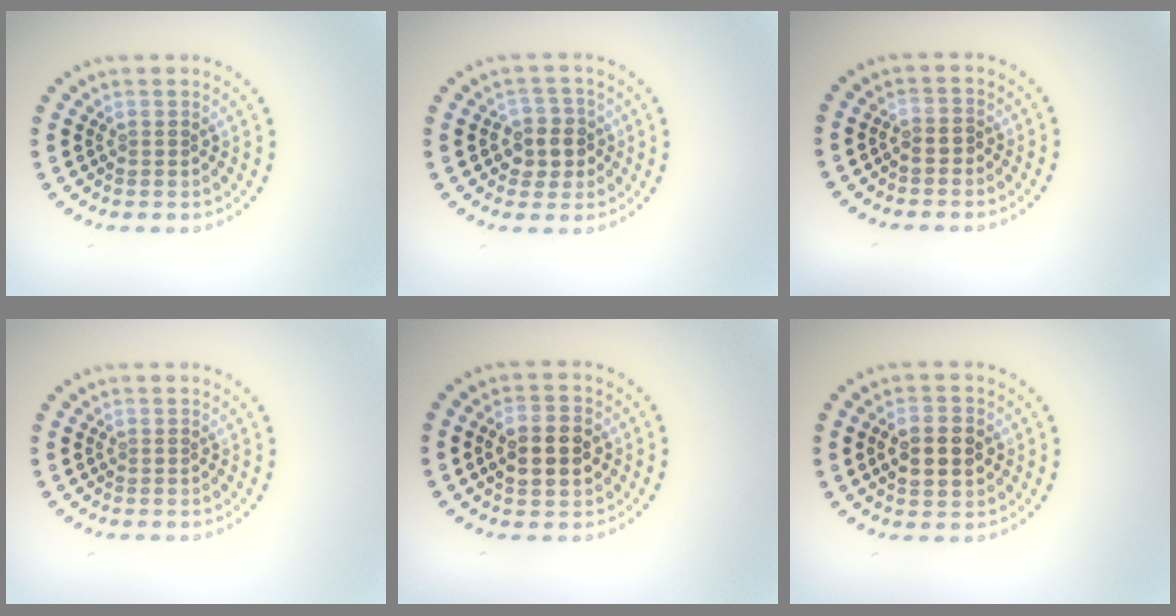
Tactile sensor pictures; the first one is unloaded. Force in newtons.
{"total": 2.8, "press": 2.7, "slide": 0.8}
{"total": 0.8, "press": 0.6, "slide": 0.5}
{"total": 0.0}
{"total": 5.1, "press": 5.1, "slide": 0.3}
{"total": 4.4, "press": 4.4, "slide": 0.1}